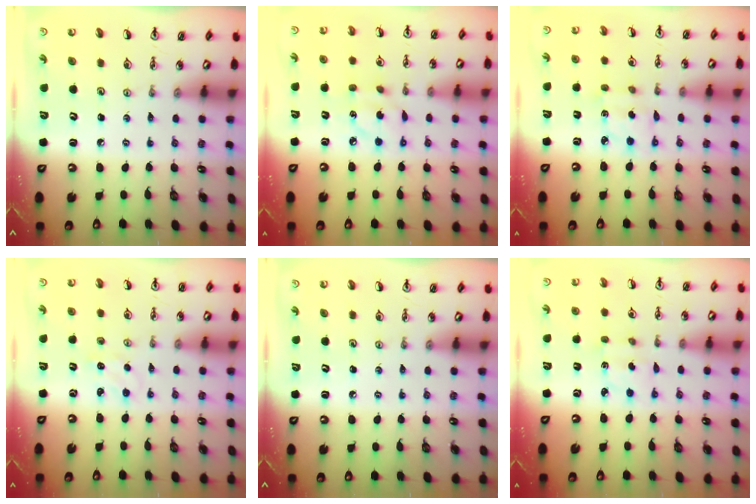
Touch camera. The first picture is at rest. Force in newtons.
{"total": 5.8, "press": 5.8, "slide": 0.2}
{"total": 2.5, "press": 2.5, "slide": 0.1}
{"total": 1.5, "press": 1.4, "slide": 0.3}
{"total": 0.0}
{"total": 2.1, "press": 2.0, "slide": 0.7}